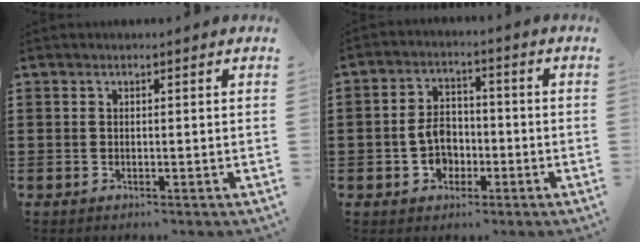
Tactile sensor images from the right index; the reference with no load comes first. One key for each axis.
{"total": 5.3, "fx": -1.4, "fy": 3.9, "fz": 3.3, "tx": -0.066, "ty": 0.003, "tz": -0.029}